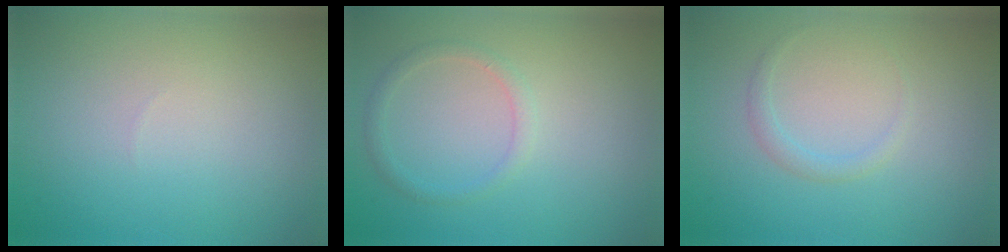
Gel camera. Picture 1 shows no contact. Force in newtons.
{"total": 1.3, "press": 1.3, "slide": 0.0}
{"total": 1.0, "press": 1.0, "slide": 0.1}